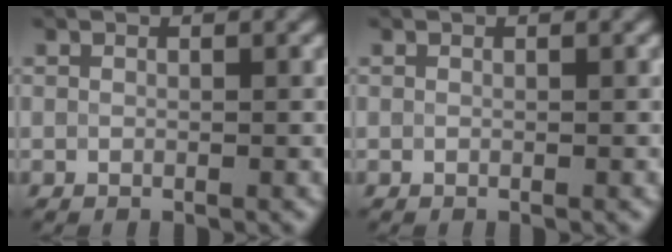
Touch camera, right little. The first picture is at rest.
{"total": 0.0}